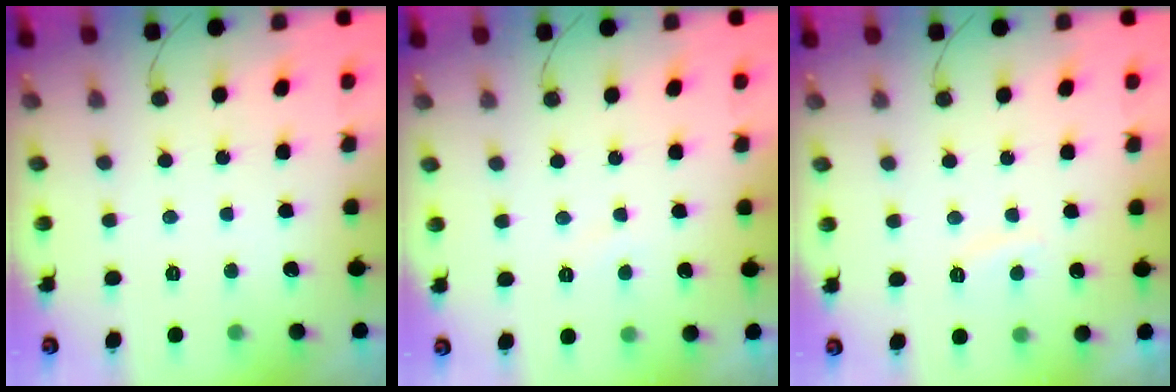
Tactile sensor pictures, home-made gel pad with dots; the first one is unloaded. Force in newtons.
{"total": 2.5, "press": 2.4, "slide": 0.5}
{"total": 3.4, "press": 3.3, "slide": 0.8}